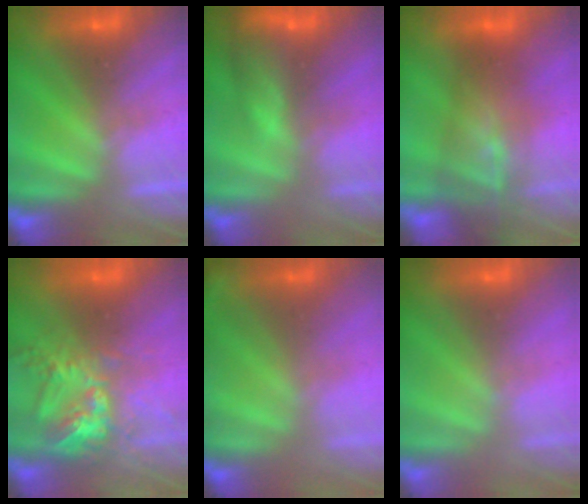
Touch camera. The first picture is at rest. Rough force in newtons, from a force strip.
{"total": 6.8}
{"total": 10.1}
{"total": 8.0}
{"total": 1.8}
{"total": 2.6}